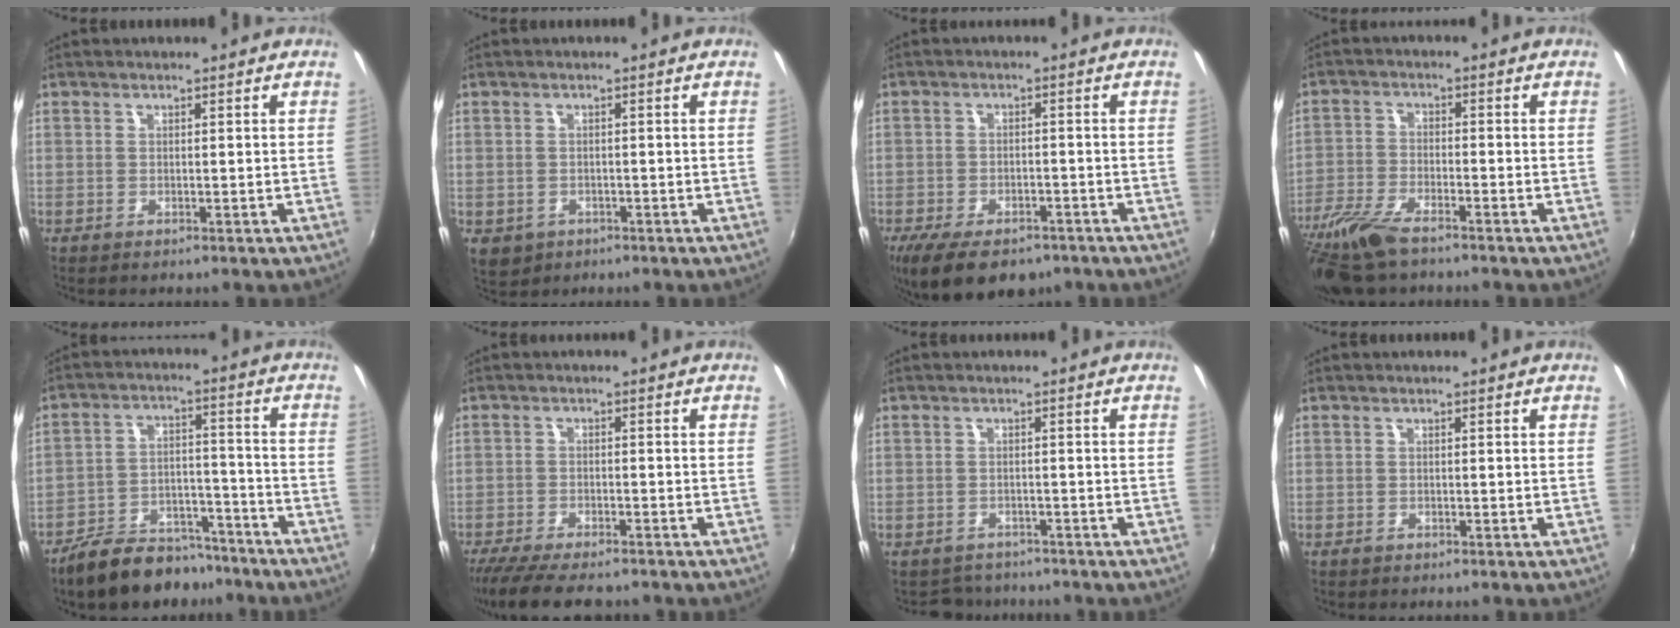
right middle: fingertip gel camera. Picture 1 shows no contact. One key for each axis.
{"total": 4.5, "fx": -1.7, "fy": 3.7, "fz": 2.1, "tx": -0.045, "ty": -0.009, "tz": -0.017}
{"total": 12.3, "fx": -8.5, "fy": 5.7, "fz": 6.8, "tx": -0.148, "ty": -0.027, "tz": -0.134}
{"total": 11.3, "fx": -8.9, "fy": 2.9, "fz": 6.4, "tx": -0.157, "ty": -0.031, "tz": -0.178}
{"total": 13.8, "fx": -11.5, "fy": 6.0, "fz": 4.9, "tx": -0.104, "ty": 0.018, "tz": -0.167}
{"total": 11.6, "fx": -9.8, "fy": 2.6, "fz": 5.7, "tx": -0.127, "ty": -0.032, "tz": -0.162}
{"total": 4.5, "fx": -4.0, "fy": 1.9, "fz": 0.3, "tx": -0.020, "ty": -0.001, "tz": -0.063}
{"total": 0.7, "fx": -0.6, "fy": 0.5, "fz": 0.0, "tx": -0.004, "ty": -0.002, "tz": -0.011}